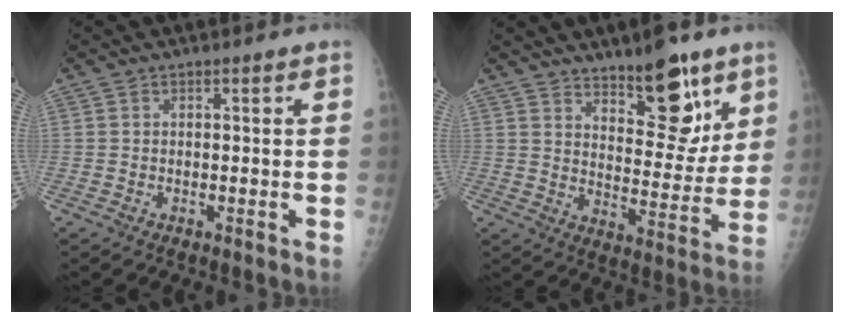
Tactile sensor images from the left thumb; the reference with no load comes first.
{"total": 14.4, "force": [9.5, 5.6, 9.3], "torque": [-0.086, -0.067, 0.149]}